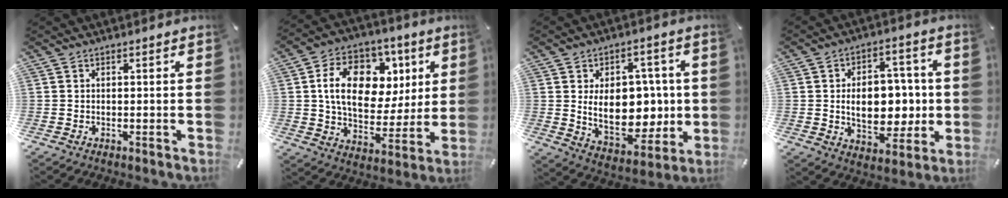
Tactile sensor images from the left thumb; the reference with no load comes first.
{"total": 17.1, "force": [4.9, 12.3, 10.8], "torque": [-0.167, 0.002, 0.092]}
{"total": 15.8, "force": [0.9, 10.6, 11.7], "torque": [-0.180, -0.011, 0.021]}
{"total": 13.8, "force": [-0.4, 9.2, 10.3], "torque": [-0.143, 0.004, -0.005]}